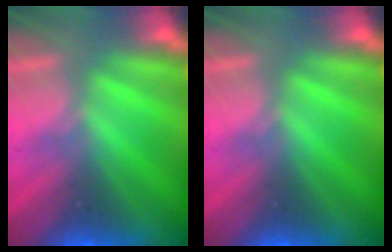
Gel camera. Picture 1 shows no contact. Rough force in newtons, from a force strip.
{"total": 0.0}